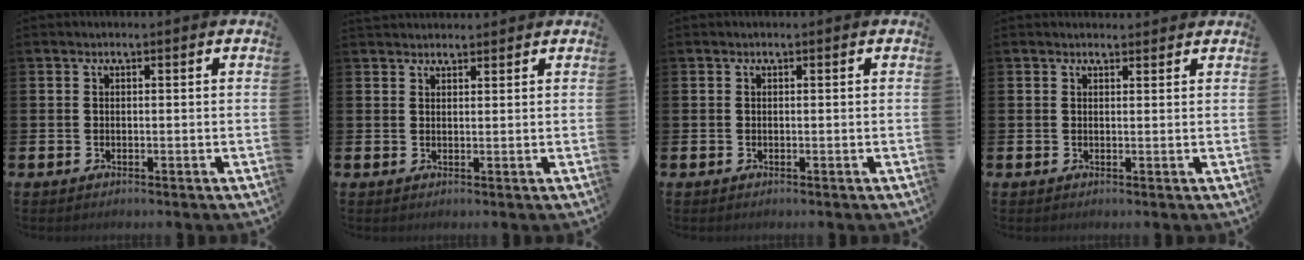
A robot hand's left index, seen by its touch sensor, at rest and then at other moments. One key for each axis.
{"total": 1.8, "fx": 1.8, "fy": 0.5, "fz": 0.0, "tx": 0.007, "ty": -0.006, "tz": 0.031}
{"total": 0.0}
{"total": 1.1, "fx": 1.1, "fy": 0.3, "fz": 0.0, "tx": 0.008, "ty": -0.003, "tz": 0.019}